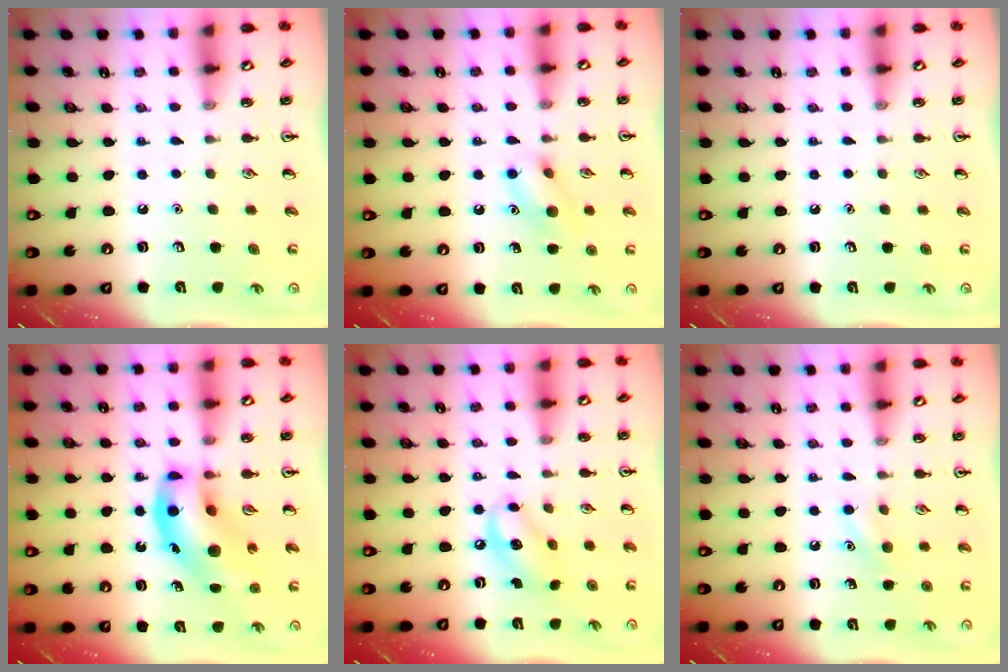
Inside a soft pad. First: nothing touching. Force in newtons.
{"total": 10.0, "press": 10.0, "slide": 0.6}
{"total": 0.0}
{"total": 15.2, "press": 14.6, "slide": 4.0}
{"total": 8.1, "press": 8.0, "slide": 1.6}
{"total": 6.9, "press": 6.6, "slide": 2.1}